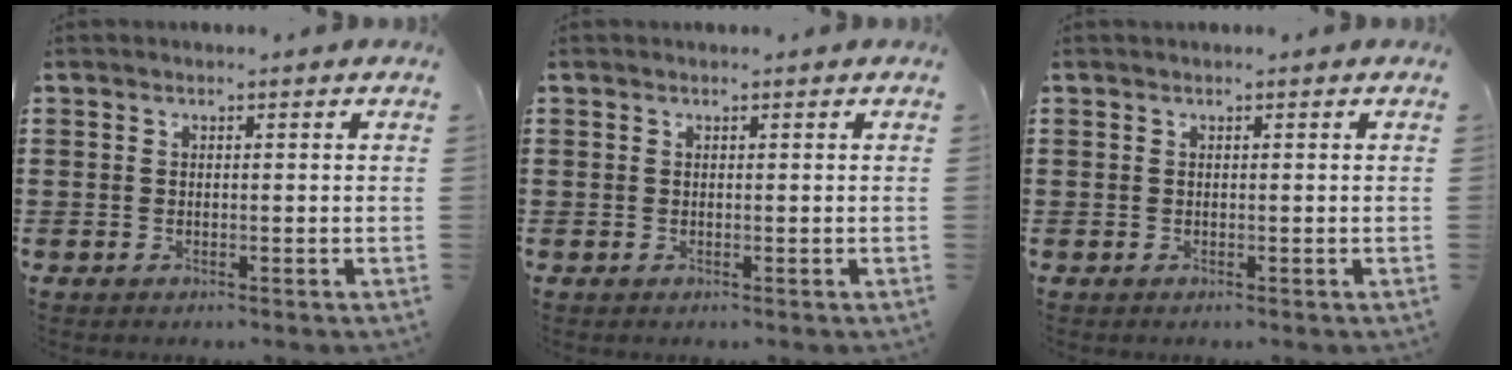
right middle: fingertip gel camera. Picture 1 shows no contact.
{"total": 0.0}
{"total": 0.0}